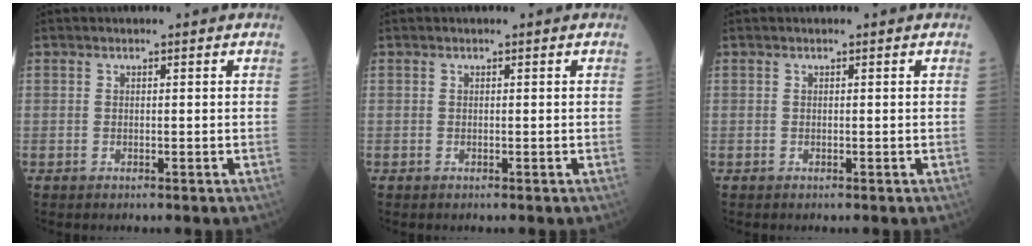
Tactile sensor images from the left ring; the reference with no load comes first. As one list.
[{"total": 0.0}, {"total": 0.0}]